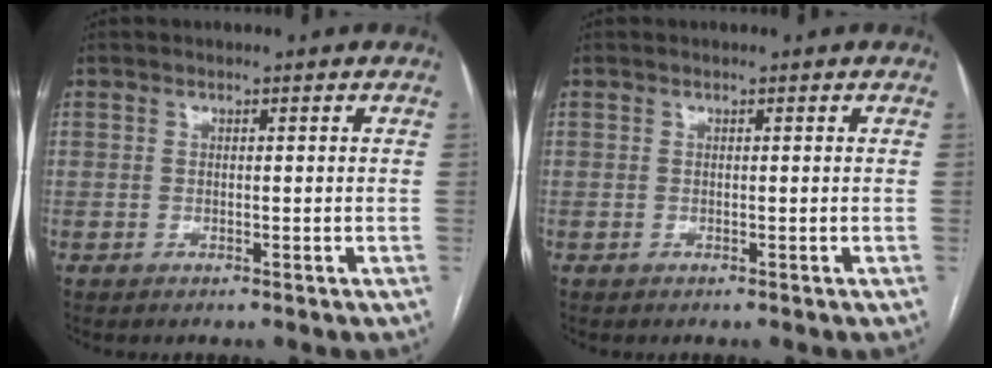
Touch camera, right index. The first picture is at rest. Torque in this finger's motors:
{"motor_torque": [0.00, 0.00, 0.00, 0.01]}